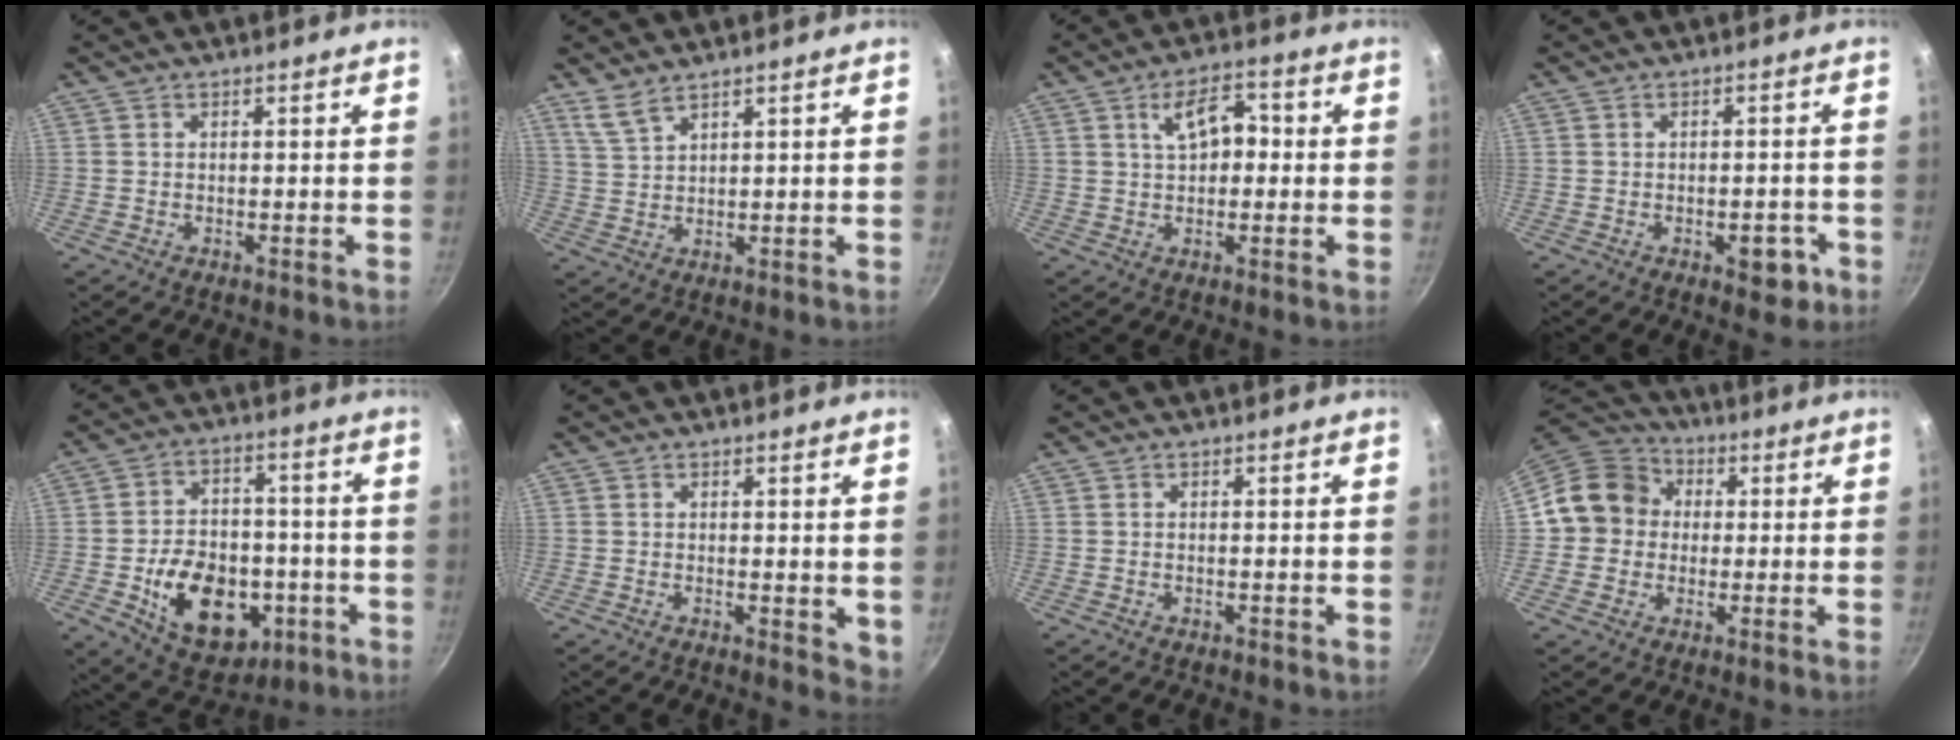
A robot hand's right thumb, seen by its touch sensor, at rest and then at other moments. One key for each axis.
{"total": 4.1, "fx": 3.3, "fy": 1.1, "fz": 2.0, "tx": -0.041, "ty": -0.014, "tz": 0.076}
{"total": 7.4, "fx": 1.3, "fy": 4.3, "fz": 5.9, "tx": -0.073, "ty": 0.017, "tz": 0.016}
{"total": 4.9, "fx": -2.0, "fy": 2.6, "fz": 3.7, "tx": -0.024, "ty": 0.015, "tz": -0.020}
{"total": 18.3, "fx": -4.9, "fy": 12.8, "fz": 12.2, "tx": -0.154, "ty": 0.027, "tz": -0.058}
{"total": 3.9, "fx": 0.9, "fy": 2.0, "fz": 3.2, "tx": -0.033, "ty": -0.005, "tz": 0.013}
{"total": 0.0}
{"total": 11.2, "fx": 1.1, "fy": 10.2, "fz": 4.5, "tx": -0.043, "ty": 0.024, "tz": 0.001}